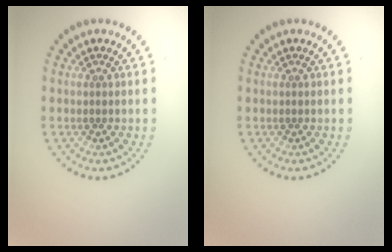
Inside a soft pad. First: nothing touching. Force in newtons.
{"total": 0.0}